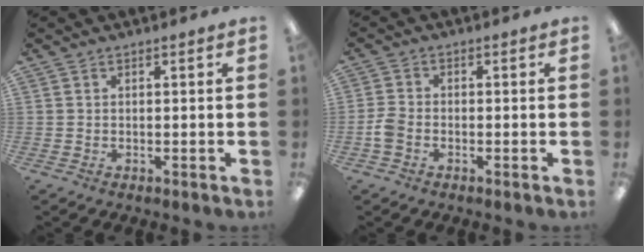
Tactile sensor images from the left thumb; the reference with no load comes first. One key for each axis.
{"total": 3.5, "fx": -1.4, "fy": 2.4, "fz": 2.1, "tx": -0.040, "ty": 0.007, "tz": -0.025}